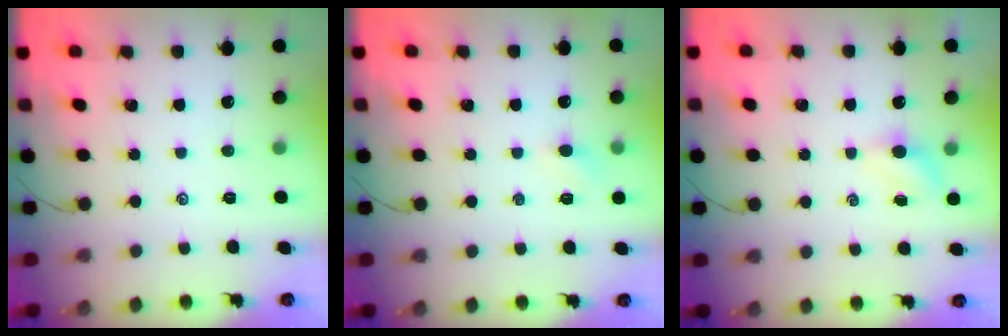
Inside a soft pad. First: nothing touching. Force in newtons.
{"total": 2.7, "press": 2.6, "slide": 0.9}
{"total": 4.3, "press": 4.1, "slide": 1.3}